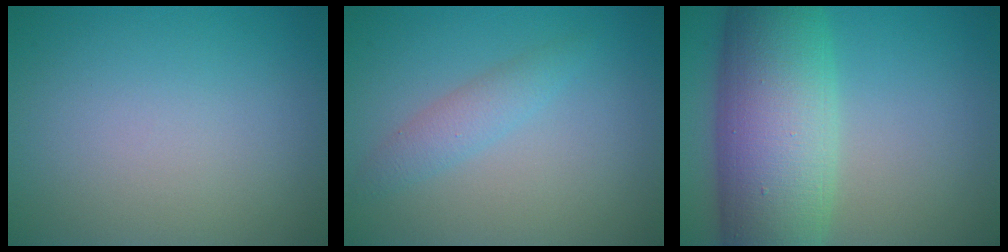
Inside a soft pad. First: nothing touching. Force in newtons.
{"total": 2.0, "press": 2.0, "slide": 0.0}
{"total": 12.5, "press": 12.5, "slide": 0.4}